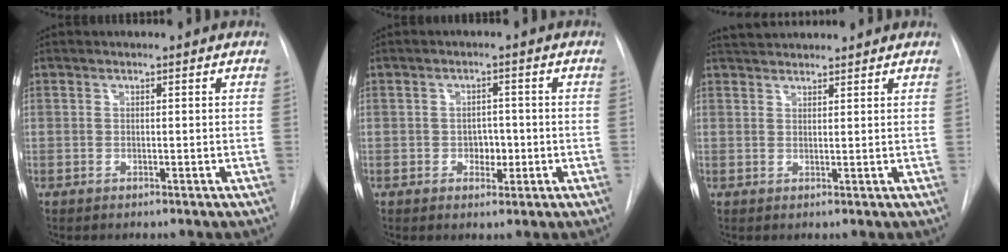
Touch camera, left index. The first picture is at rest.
{"total": 2.7, "force": [-0.6, 2.0, 1.8], "torque": [-0.019, 0.005, -0.005]}
{"total": 5.3, "force": [5.1, 0.7, 1.2], "torque": [-0.023, 0.039, 0.081]}